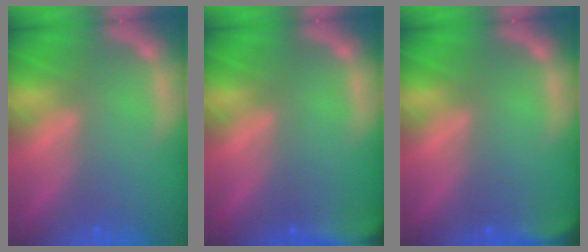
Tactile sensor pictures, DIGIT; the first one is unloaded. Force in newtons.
{"total": 6.0}
{"total": 3.5}